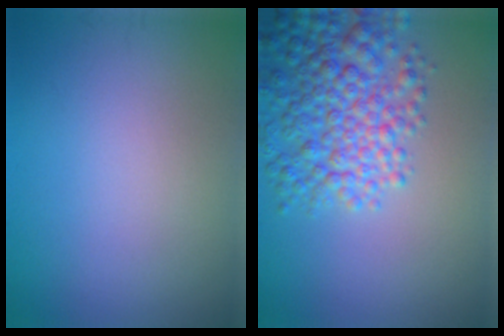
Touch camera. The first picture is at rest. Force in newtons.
{"total": 6.7, "press": 6.7, "slide": 0.2}